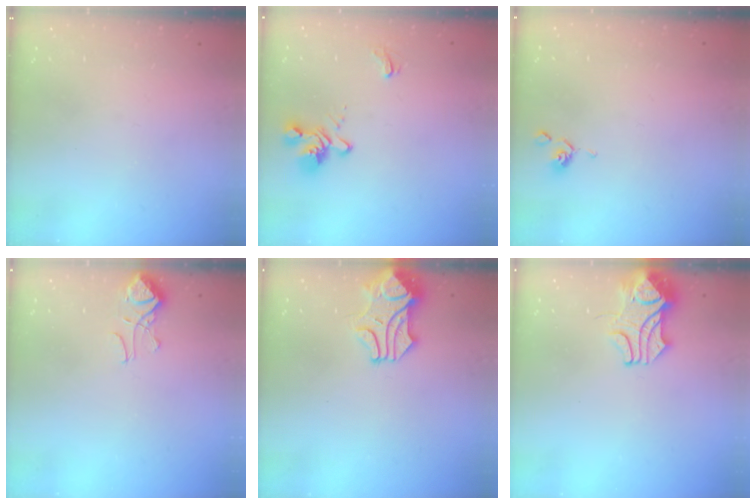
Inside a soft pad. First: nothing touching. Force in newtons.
{"total": 5.7, "press": 5.5, "slide": 1.6}
{"total": 1.8, "press": 1.8, "slide": 0.1}
{"total": 2.9, "press": 2.8, "slide": 0.8}
{"total": 1.2, "press": 0.7, "slide": 1.0}
{"total": 2.4, "press": 2.2, "slide": 1.0}